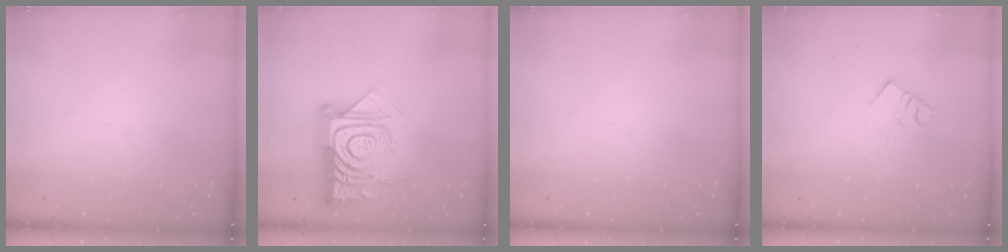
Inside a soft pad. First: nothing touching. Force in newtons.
{"total": 16.9, "press": 16.9, "slide": 1.2}
{"total": 0.0}
{"total": 3.9, "press": 3.9, "slide": 0.5}